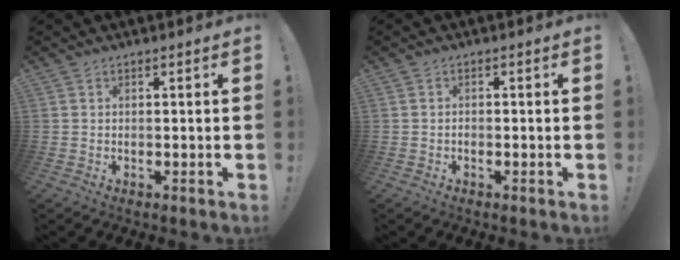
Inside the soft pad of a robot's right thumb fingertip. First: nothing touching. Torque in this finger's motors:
{"motor_torque": [0.39, 0.08, 0.08, -0.16, -0.04]}